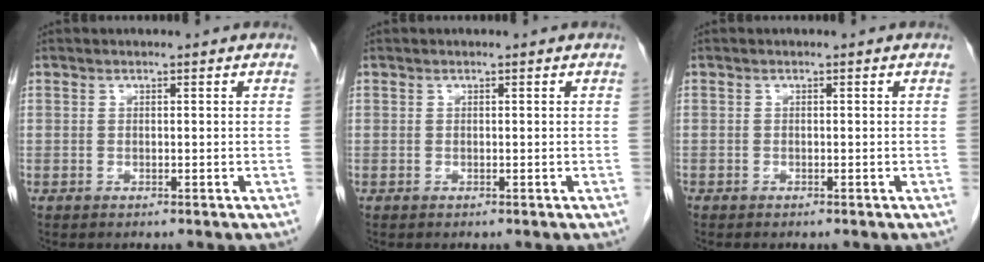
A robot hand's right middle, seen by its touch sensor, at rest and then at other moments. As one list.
[{"total": 0.0}, {"total": 0.0}]